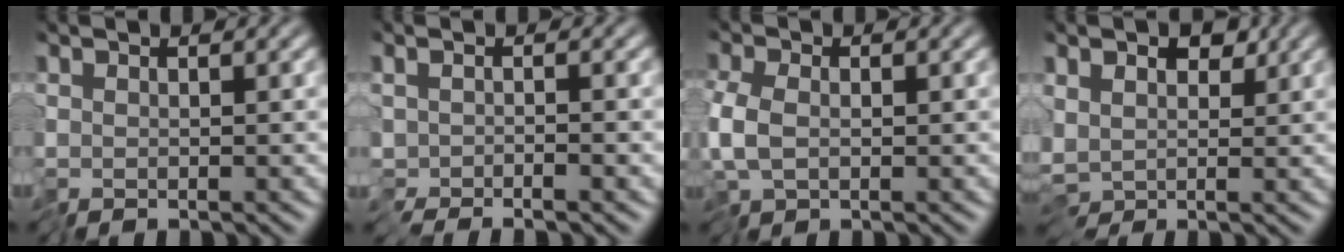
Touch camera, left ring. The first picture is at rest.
{"total": 0.7, "force": [-0.7, -0.1, 0.2], "torque": [-0.004, -0.006, -0.014]}
{"total": 4.8, "force": [-1.8, 3.1, 3.1], "torque": [-0.081, -0.015, -0.040]}
{"total": 5.6, "force": [1.2, 4.0, 3.6], "torque": [-0.082, 0.015, 0.023]}